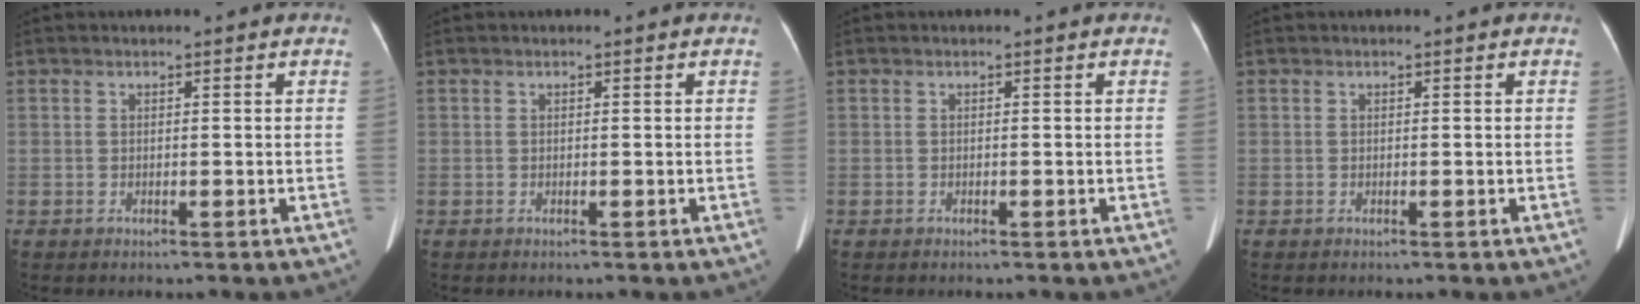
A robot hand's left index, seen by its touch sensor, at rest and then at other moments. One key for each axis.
{"total": 0.0}
{"total": 0.0}
{"total": 0.0}